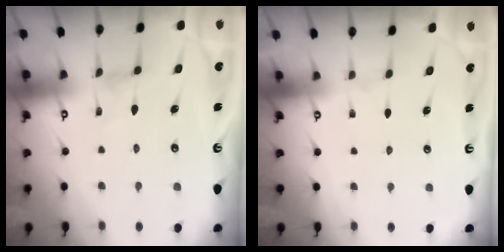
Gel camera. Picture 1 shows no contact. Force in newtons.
{"total": 0.0}